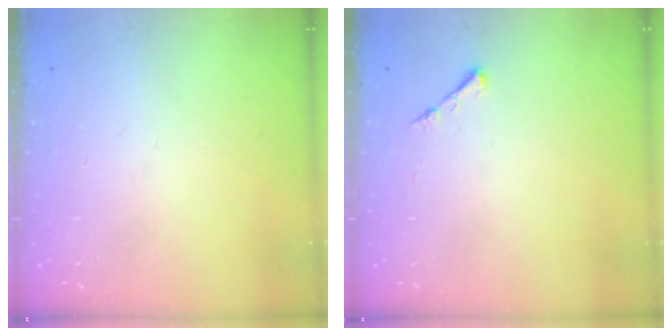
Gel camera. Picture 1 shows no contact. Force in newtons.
{"total": 3.7, "press": 3.6, "slide": 0.5}